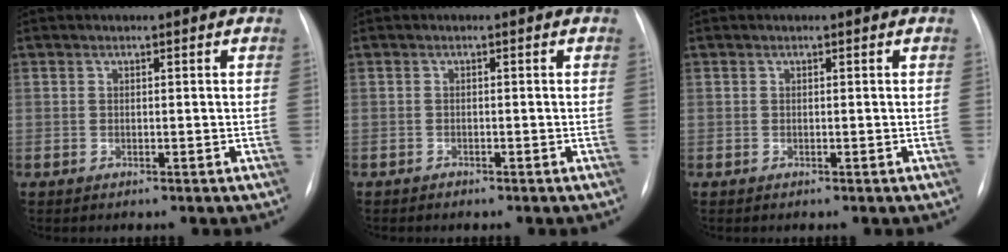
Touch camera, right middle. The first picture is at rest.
{"total": 0.6, "force": [-0.5, 0.3, 0.0], "torque": [-0.006, 0.000, -0.011]}
{"total": 0.0}